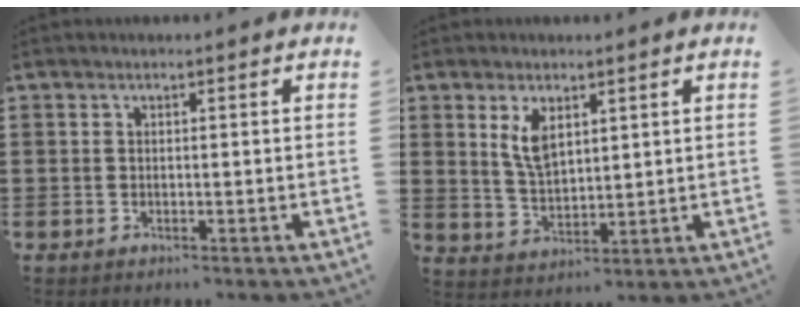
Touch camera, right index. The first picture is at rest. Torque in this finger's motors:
{"motor_torque": [0.25, 0.13, 0.40, 0.12]}